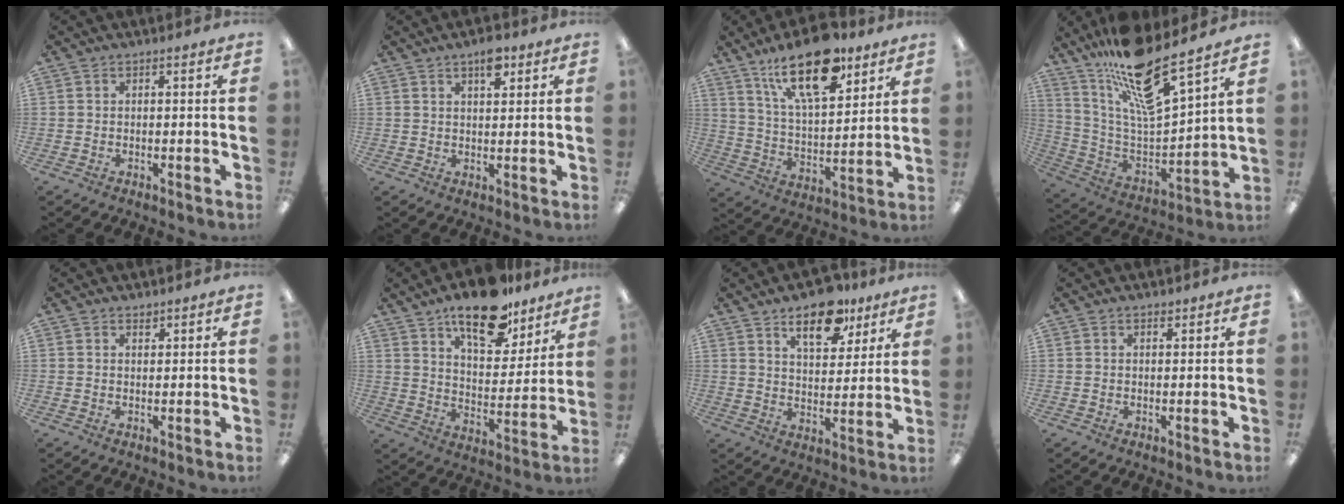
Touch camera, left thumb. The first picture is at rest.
{"total": 5.2, "force": [3.4, 2.1, 3.3], "torque": [-0.041, -0.012, 0.054]}
{"total": 20.1, "force": [12.8, 8.6, 12.9], "torque": [-0.205, -0.062, 0.214]}
{"total": 19.4, "force": [15.2, 3.5, 11.6], "torque": [-0.218, -0.106, 0.257]}
{"total": 1.3, "force": [1.2, 0.5, 0.2], "torque": [0.003, -0.004, 0.022]}
{"total": 17.5, "force": [13.2, 7.2, 8.9], "torque": [-0.135, -0.076, 0.227]}
{"total": 13.1, "force": [8.8, 6.2, 7.5], "torque": [-0.097, -0.040, 0.149]}
{"total": 1.2, "force": [1.0, 0.5, 0.4], "torque": [-0.001, -0.004, 0.017]}